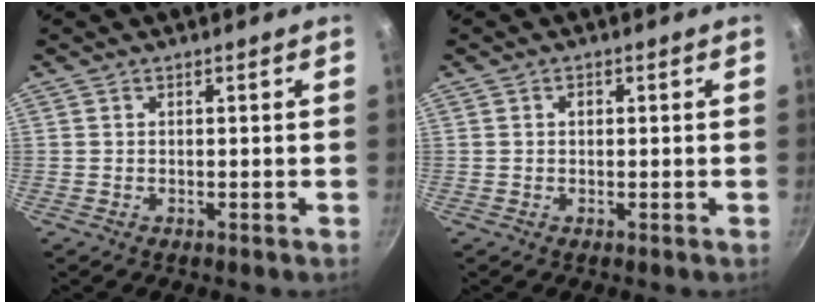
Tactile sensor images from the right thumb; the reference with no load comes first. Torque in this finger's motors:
{"motor_torque": [0.33, 0.35, 0.33, 0.11, 0.02]}